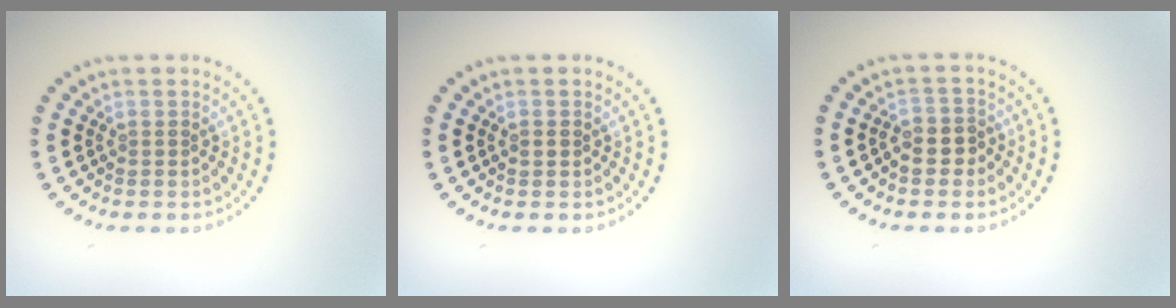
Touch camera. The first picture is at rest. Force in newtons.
{"total": 0.8, "press": 0.8, "slide": 0.1}
{"total": 2.5, "press": 2.3, "slide": 1.0}